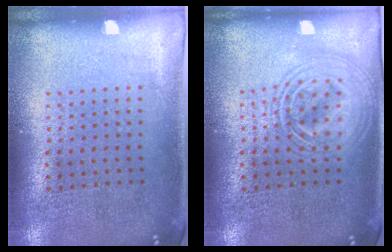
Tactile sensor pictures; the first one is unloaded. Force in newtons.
{"total": 2.8, "press": 2.8, "slide": 0.3}